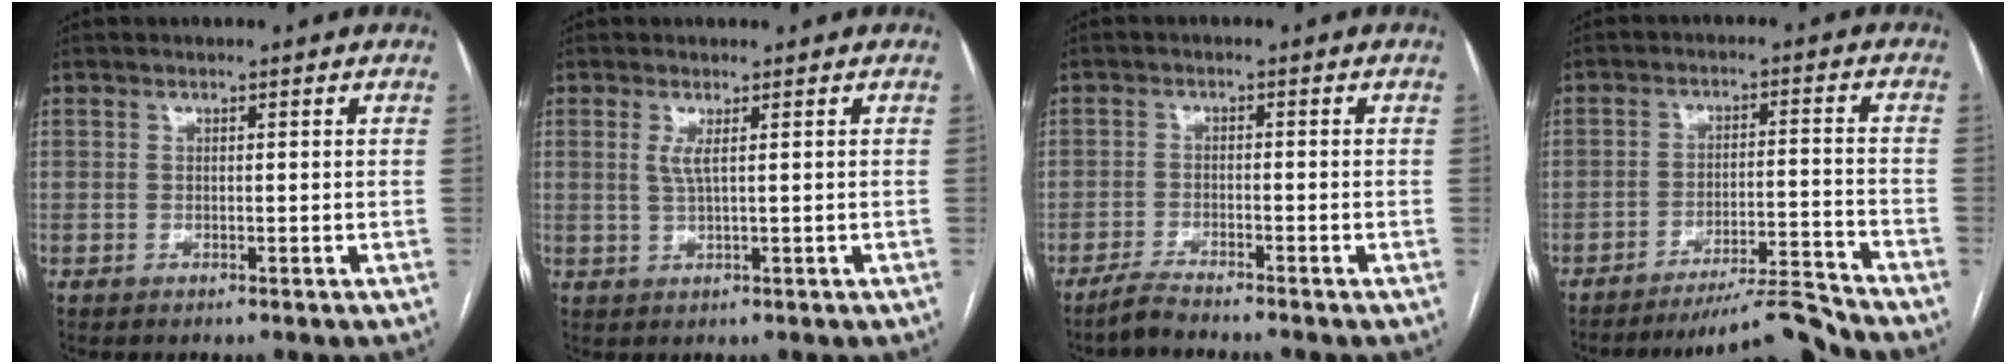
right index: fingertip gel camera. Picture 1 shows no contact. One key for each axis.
{"total": 2.0, "fx": 0.7, "fy": -0.1, "fz": 1.9, "tx": -0.046, "ty": -0.002, "tz": 0.017}
{"total": 3.5, "fx": -3.3, "fy": -0.4, "fz": 1.3, "tx": -0.027, "ty": -0.011, "tz": -0.060}
{"total": 8.8, "fx": -8.4, "fy": -2.1, "fz": 1.3, "tx": -0.005, "ty": 0.014, "tz": -0.142}